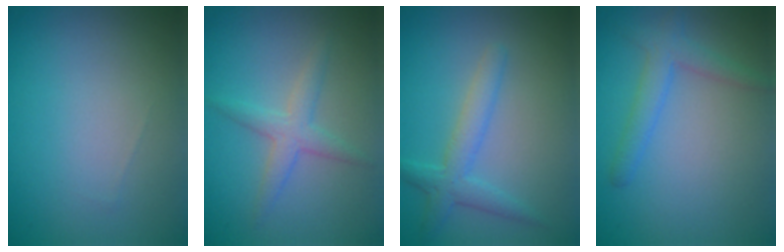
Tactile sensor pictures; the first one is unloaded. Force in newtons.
{"total": 2.4, "press": 2.4, "slide": 0.1}
{"total": 2.7, "press": 2.7, "slide": 0.1}
{"total": 2.5, "press": 2.5, "slide": 0.1}